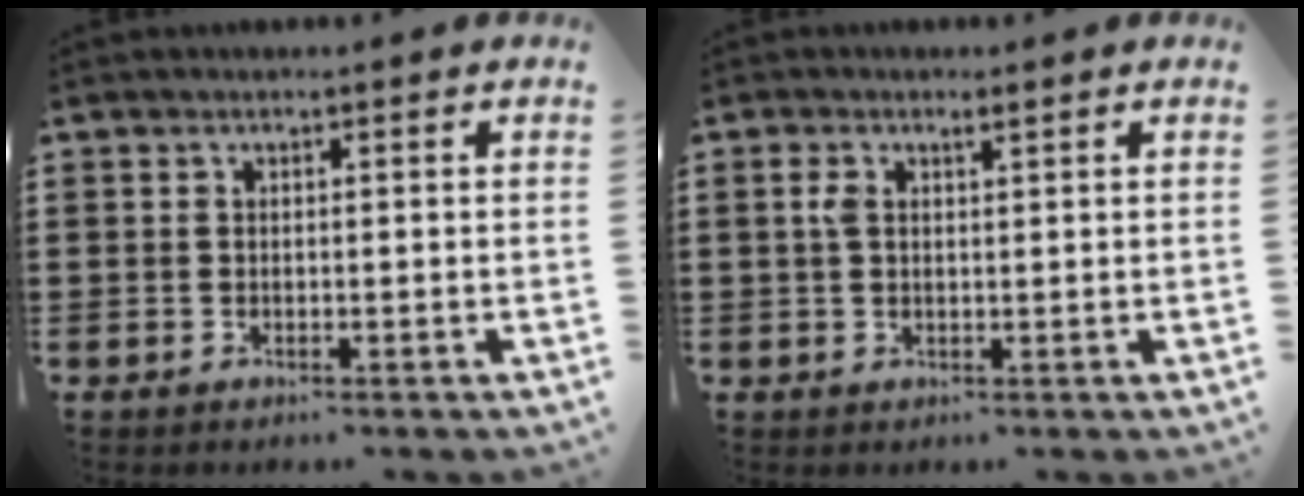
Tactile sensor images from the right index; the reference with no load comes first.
{"total": 2.1, "force": [0.7, 0.8, 1.8], "torque": [-0.039, 0.005, 0.011]}